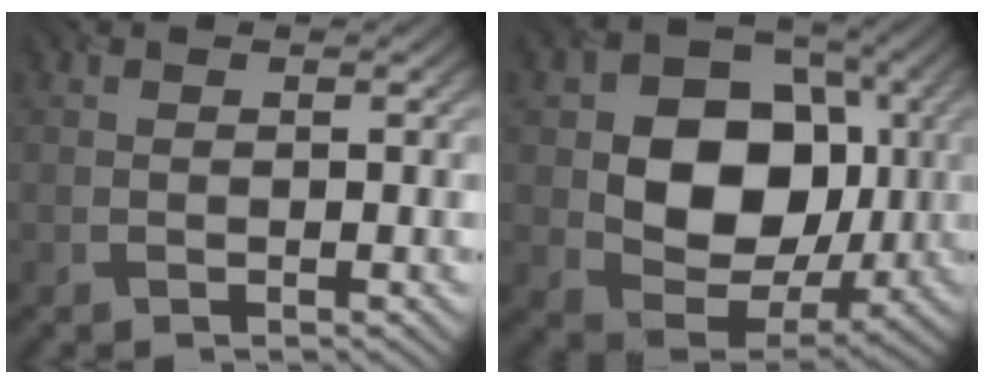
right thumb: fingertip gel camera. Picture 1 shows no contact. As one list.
[{"total": 12.6, "force": [0.6, 9.9, 7.9], "torque": [-0.141, -0.006, 0.006]}]